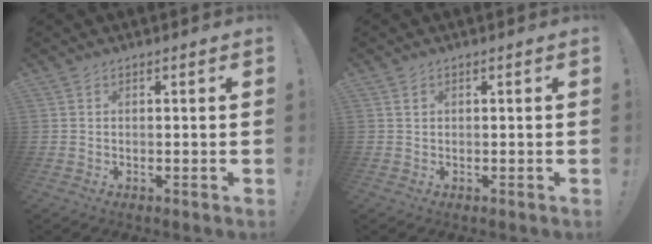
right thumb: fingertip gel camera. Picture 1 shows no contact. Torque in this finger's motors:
{"motor_torque": [0.68, -0.61, -0.55, -0.96, -0.26]}